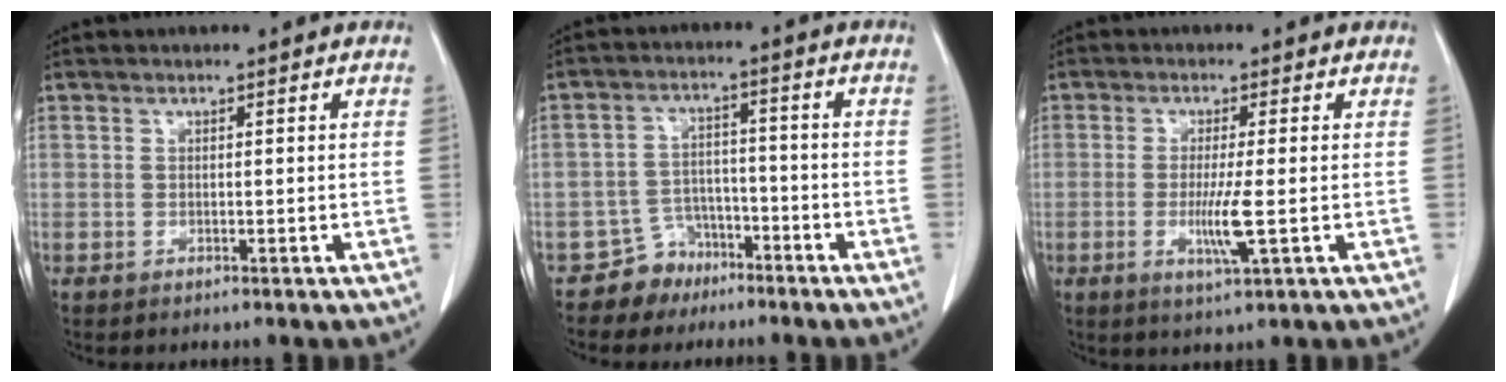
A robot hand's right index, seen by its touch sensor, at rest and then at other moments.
{"total": 5.5, "force": [-3.9, 3.8, -0.1], "torque": [0.013, 0.013, -0.067]}
{"total": 5.2, "force": [-1.1, -0.3, 5.1], "torque": [-0.101, -0.015, -0.020]}